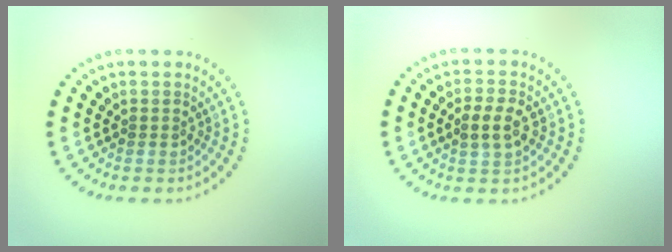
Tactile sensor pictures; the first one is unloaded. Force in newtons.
{"total": 2.6, "press": 2.6, "slide": 0.2}